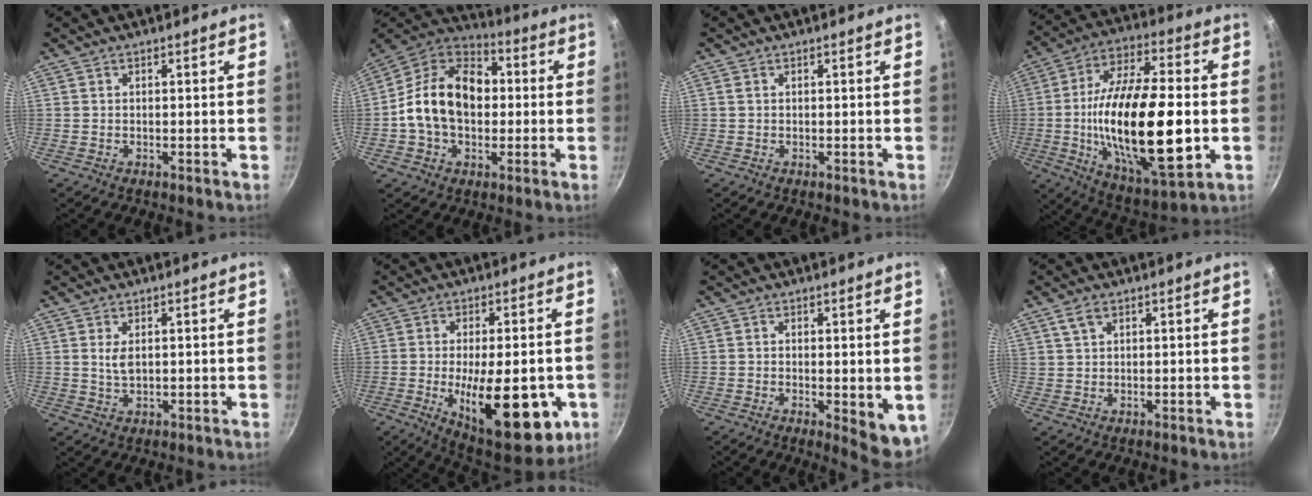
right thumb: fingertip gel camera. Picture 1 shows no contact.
{"total": 18.3, "force": [0.2, 13.1, 12.8], "torque": [-0.191, 0.036, -0.014]}
{"total": 0.6, "force": [0.1, 0.5, 0.3], "torque": [-0.006, 0.002, 0.002]}
{"total": 28.1, "force": [-2.9, 11.1, 25.6], "torque": [-0.448, 0.007, -0.047]}
{"total": 3.1, "force": [0.8, 1.6, 2.5], "torque": [-0.043, -0.008, 0.017]}
{"total": 20.7, "force": [-5.3, 8.4, 18.2], "torque": [-0.231, -0.004, -0.063]}
{"total": 6.6, "force": [-0.6, 2.6, 6.0], "torque": [-0.066, -0.009, -0.002]}
{"total": 3.0, "force": [1.7, 1.8, 1.8], "torque": [-0.026, 0.000, 0.034]}